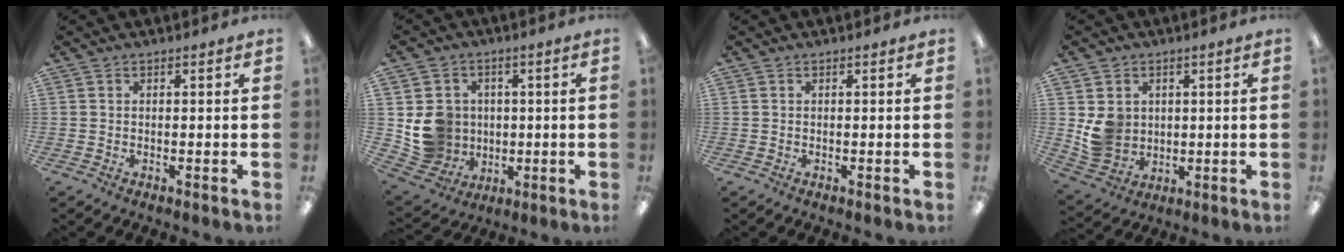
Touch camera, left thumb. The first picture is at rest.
{"total": 9.7, "force": [0.7, 9.5, 2.1], "torque": [-0.057, -0.001, 0.029]}
{"total": 0.0}
{"total": 7.5, "force": [1.7, 7.0, 2.3], "torque": [-0.043, 0.001, 0.039]}